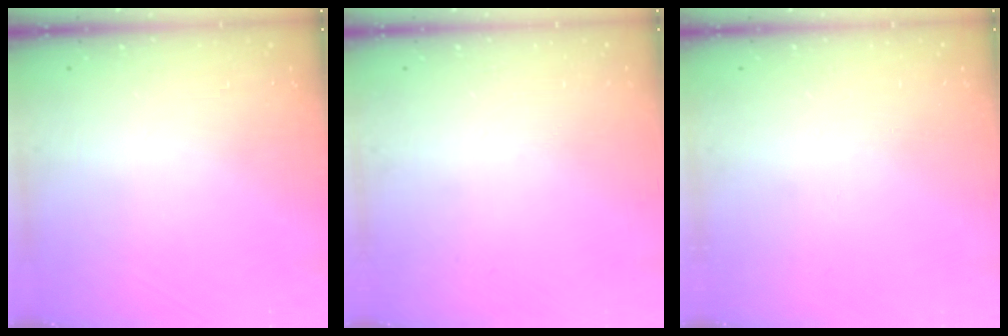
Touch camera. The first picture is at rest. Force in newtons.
{"total": 0.0}
{"total": 0.0}